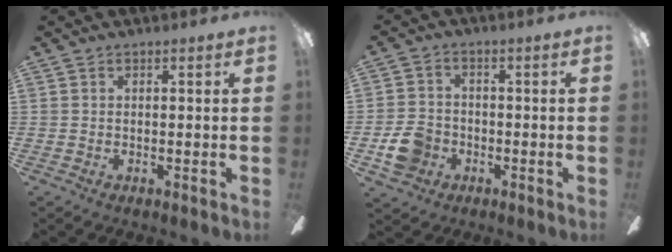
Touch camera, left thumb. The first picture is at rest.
{"total": 7.4, "force": [-2.7, 6.1, 3.3], "torque": [-0.073, 0.019, -0.049]}